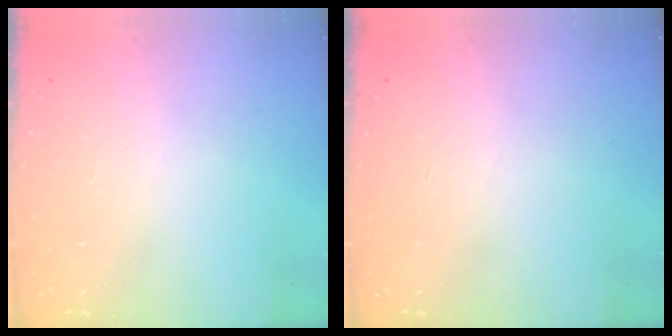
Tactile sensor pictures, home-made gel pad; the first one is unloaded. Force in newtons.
{"total": 0.0}